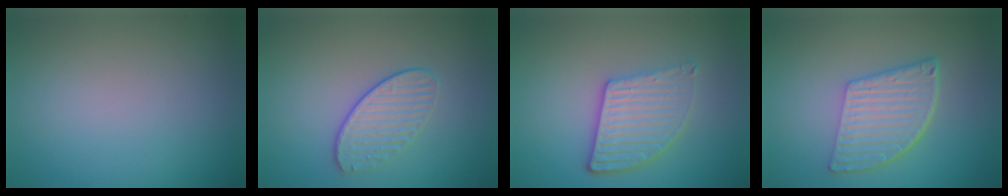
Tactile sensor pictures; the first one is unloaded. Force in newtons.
{"total": 2.2, "press": 1.8, "slide": 1.2}
{"total": 4.7, "press": 3.6, "slide": 3.1}
{"total": 6.1, "press": 4.3, "slide": 4.3}